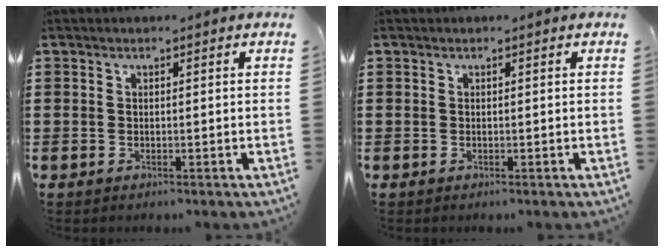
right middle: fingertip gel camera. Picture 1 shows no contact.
{"total": 0.0}